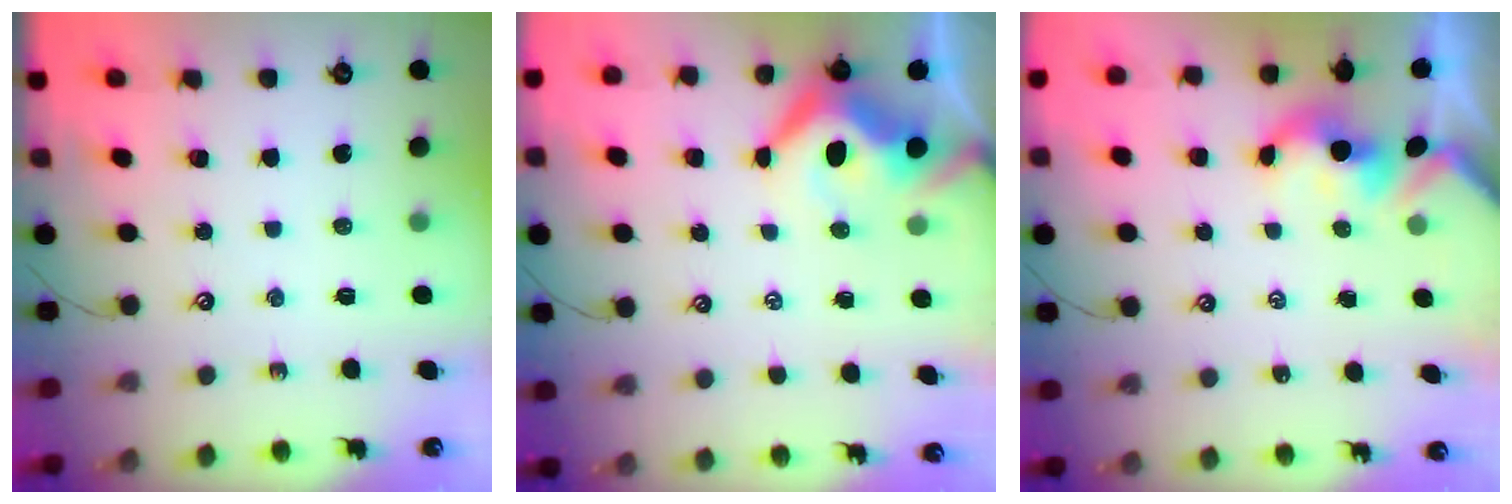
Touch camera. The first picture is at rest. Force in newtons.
{"total": 7.8, "press": 7.7, "slide": 1.4}
{"total": 1.7, "press": 1.7, "slide": 0.2}